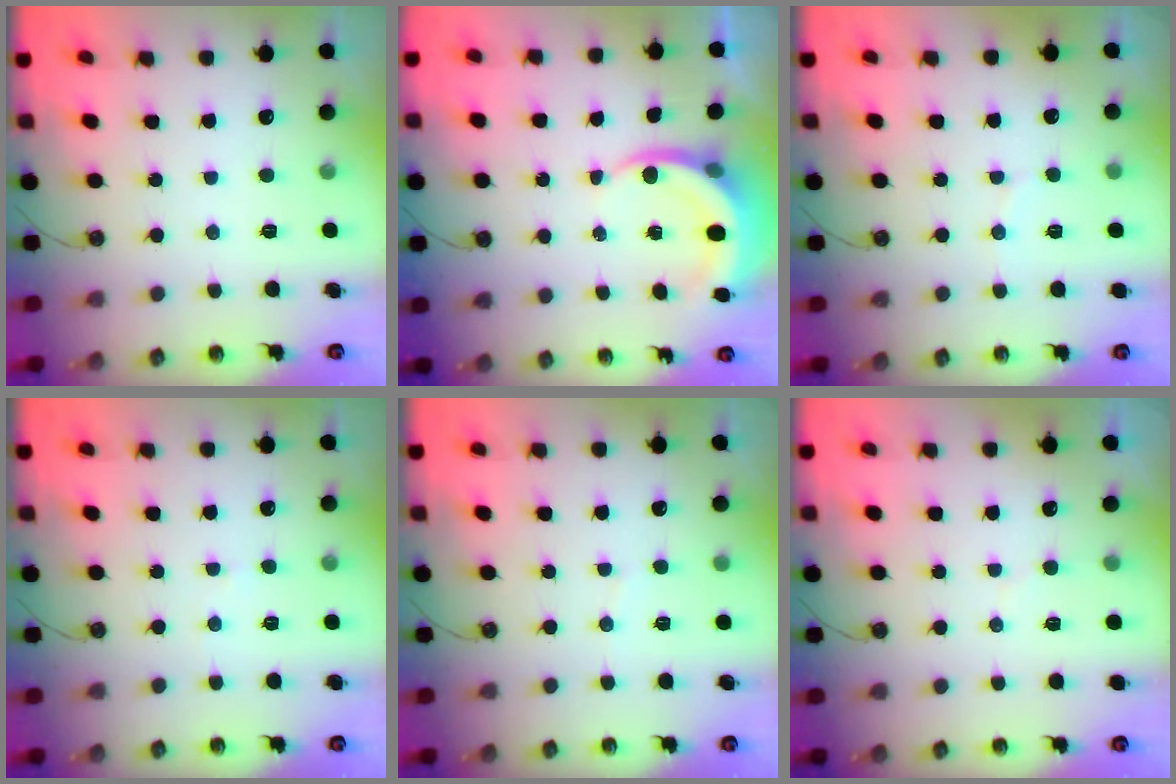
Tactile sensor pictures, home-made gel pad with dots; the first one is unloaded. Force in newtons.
{"total": 5.3, "press": 5.2, "slide": 0.3}
{"total": 3.4, "press": 3.1, "slide": 1.4}
{"total": 4.0, "press": 3.9, "slide": 0.4}
{"total": 2.9, "press": 2.9, "slide": 0.3}
{"total": 2.7, "press": 2.6, "slide": 0.3}